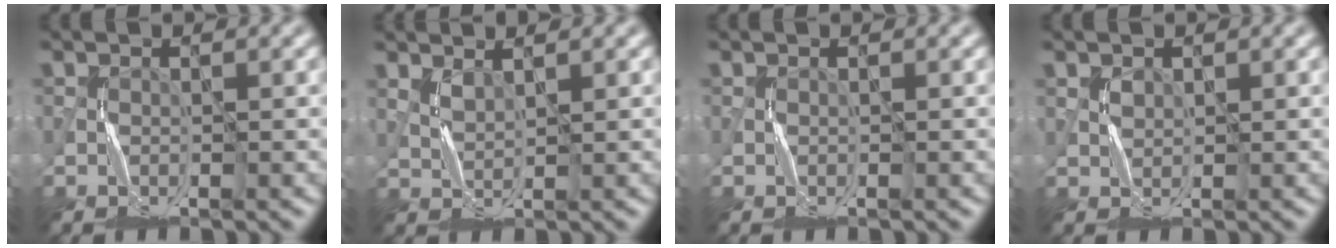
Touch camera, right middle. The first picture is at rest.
{"total": 1.0, "force": [0.9, 0.2, 0.3], "torque": [-0.016, -0.003, 0.023]}
{"total": 0.0}
{"total": 0.6, "force": [0.4, 0.4, -0.2], "torque": [-0.002, 0.001, 0.012]}